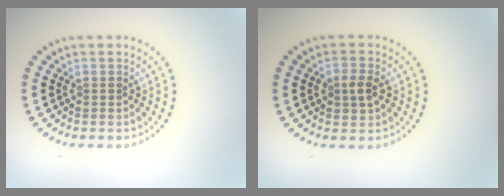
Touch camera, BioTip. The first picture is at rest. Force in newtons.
{"total": 2.1, "press": 2.1, "slide": 0.2}